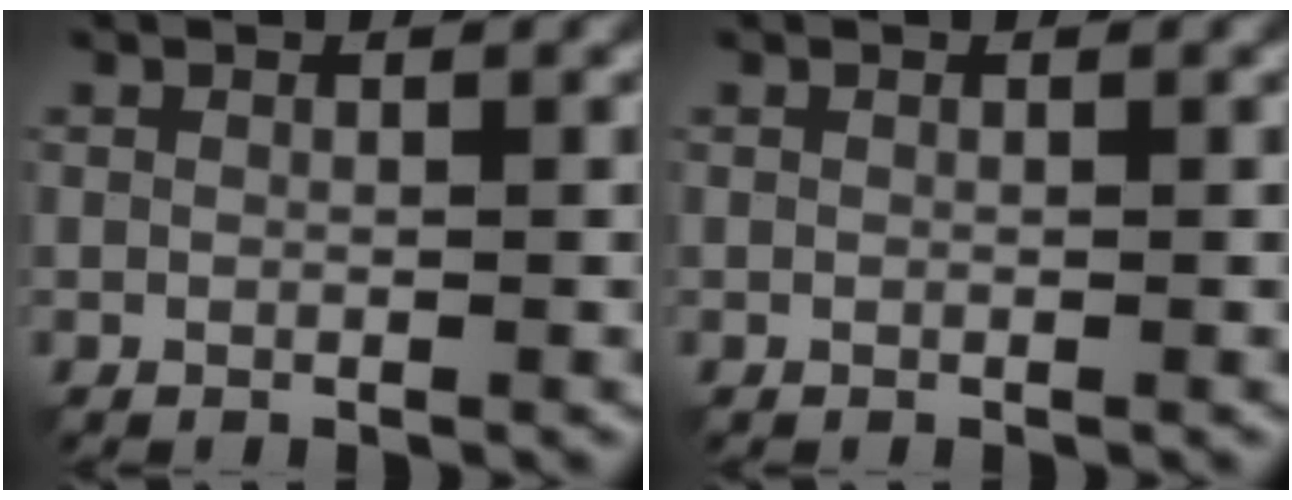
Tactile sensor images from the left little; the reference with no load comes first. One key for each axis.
{"total": 0.0}